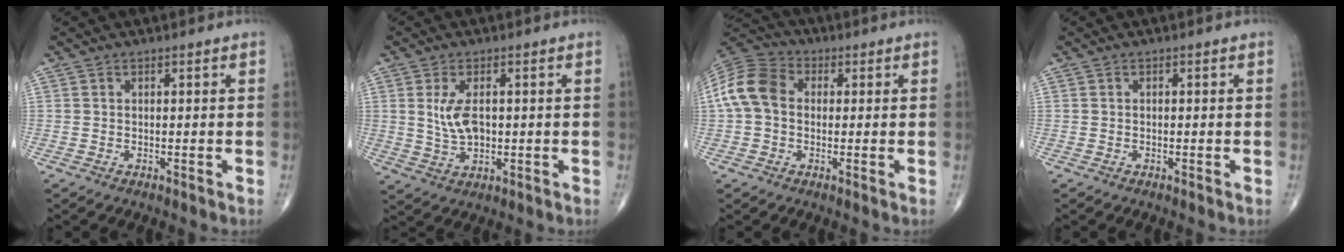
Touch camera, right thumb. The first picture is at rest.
{"total": 5.8, "force": [0.7, 3.1, 4.9], "torque": [-0.091, -0.005, 0.020]}
{"total": 10.5, "force": [0.6, 7.9, 6.9], "torque": [-0.137, 0.033, 0.001]}
{"total": 0.0}